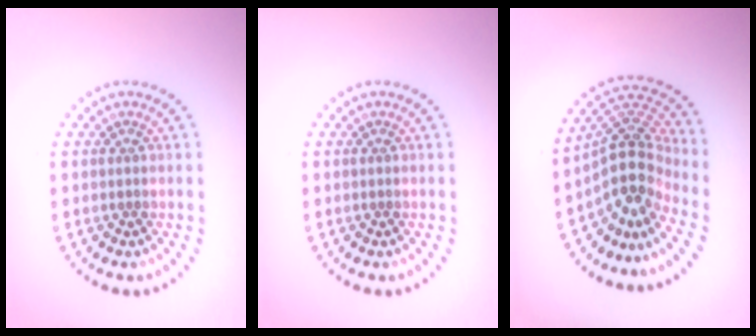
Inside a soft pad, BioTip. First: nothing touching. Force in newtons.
{"total": 0.0}
{"total": 5.1, "press": 3.7, "slide": 3.5}